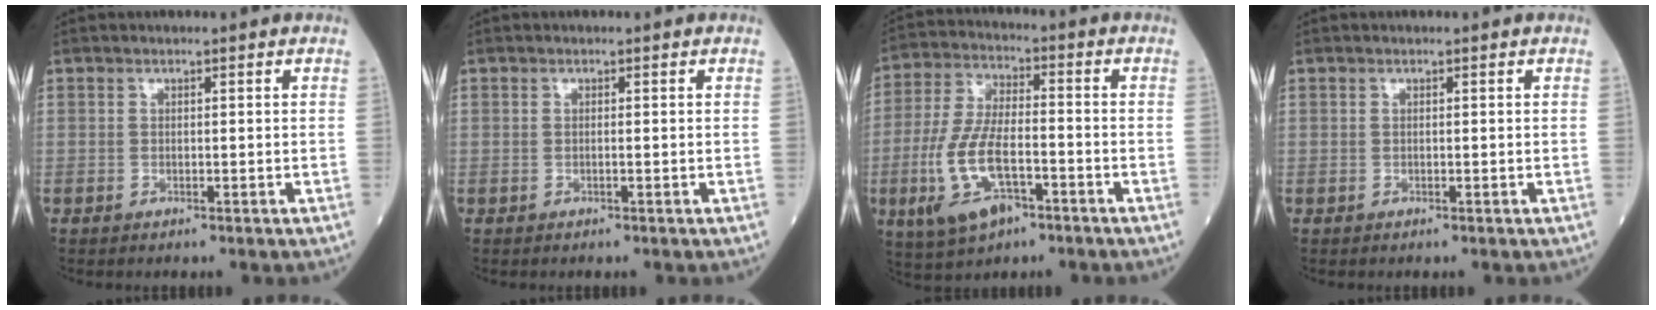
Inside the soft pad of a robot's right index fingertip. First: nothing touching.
{"total": 0.0}
{"total": 11.8, "force": [-4.5, 4.5, 9.9], "torque": [-0.222, -0.005, -0.080]}
{"total": 0.0}